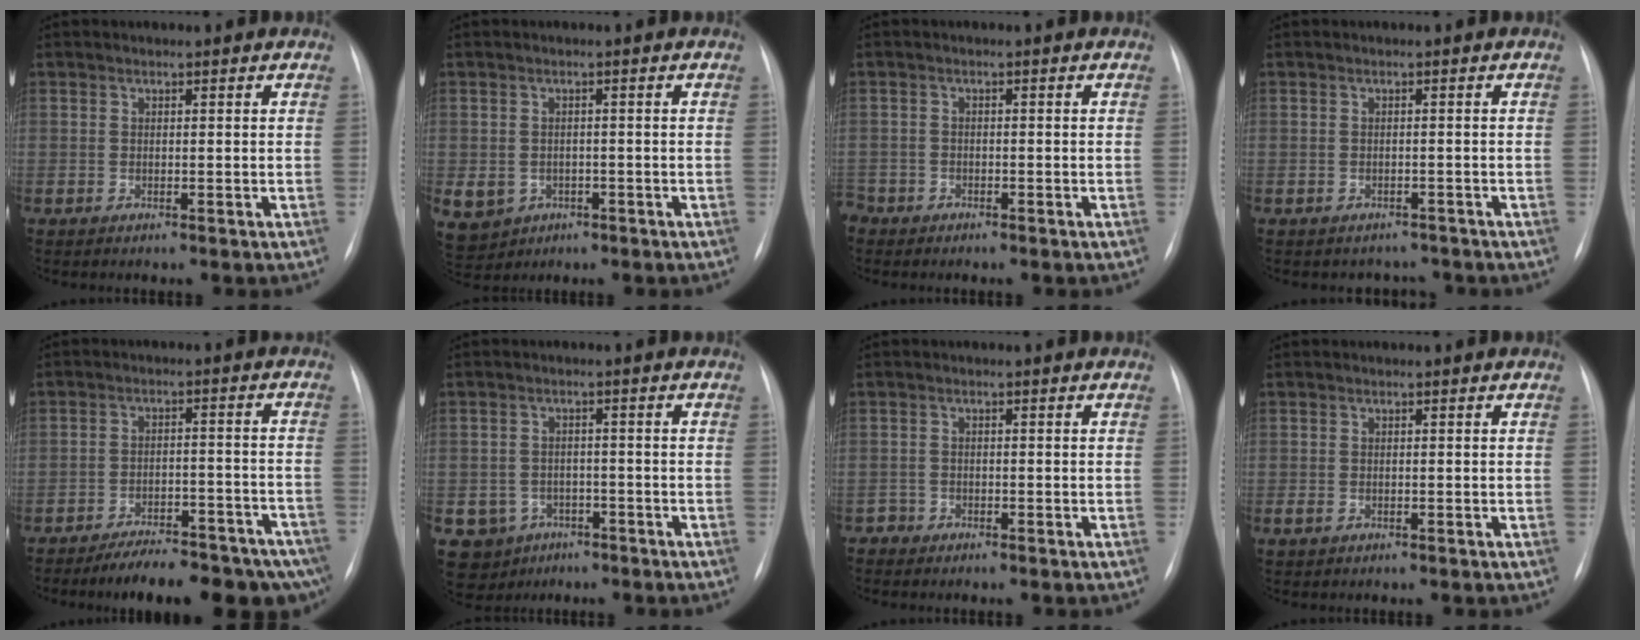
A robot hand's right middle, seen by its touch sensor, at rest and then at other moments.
{"total": 11.7, "force": [-4.3, 10.1, 4.2], "torque": [-0.130, 0.005, -0.049]}
{"total": 3.5, "force": [-2.6, 2.3, 0.3], "torque": [-0.006, 0.003, -0.051]}
{"total": 2.6, "force": [-2.2, 1.3, -0.5], "torque": [0.004, 0.011, -0.029]}
{"total": 17.2, "force": [-13.8, 4.7, 9.1], "torque": [-0.072, 0.019, -0.182]}
{"total": 6.6, "force": [-3.3, 5.6, 1.0], "torque": [-0.021, 0.008, -0.041]}
{"total": 1.2, "force": [-0.9, 0.8, -0.3], "torque": [0.005, 0.005, -0.022]}
{"total": 1.0, "force": [-0.3, 0.7, 0.6], "torque": [-0.012, 0.001, -0.002]}